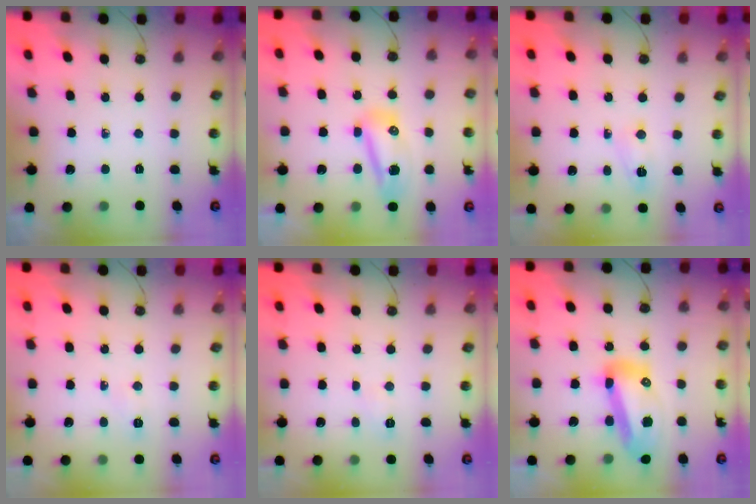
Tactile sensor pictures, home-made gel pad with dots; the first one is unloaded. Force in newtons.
{"total": 25.5, "press": 13.7, "slide": 21.5}
{"total": 4.0, "press": 3.8, "slide": 1.3}
{"total": 4.9, "press": 4.8, "slide": 1.0}
{"total": 2.9, "press": 2.8, "slide": 0.7}
{"total": 15.6, "press": 15.5, "slide": 1.8}